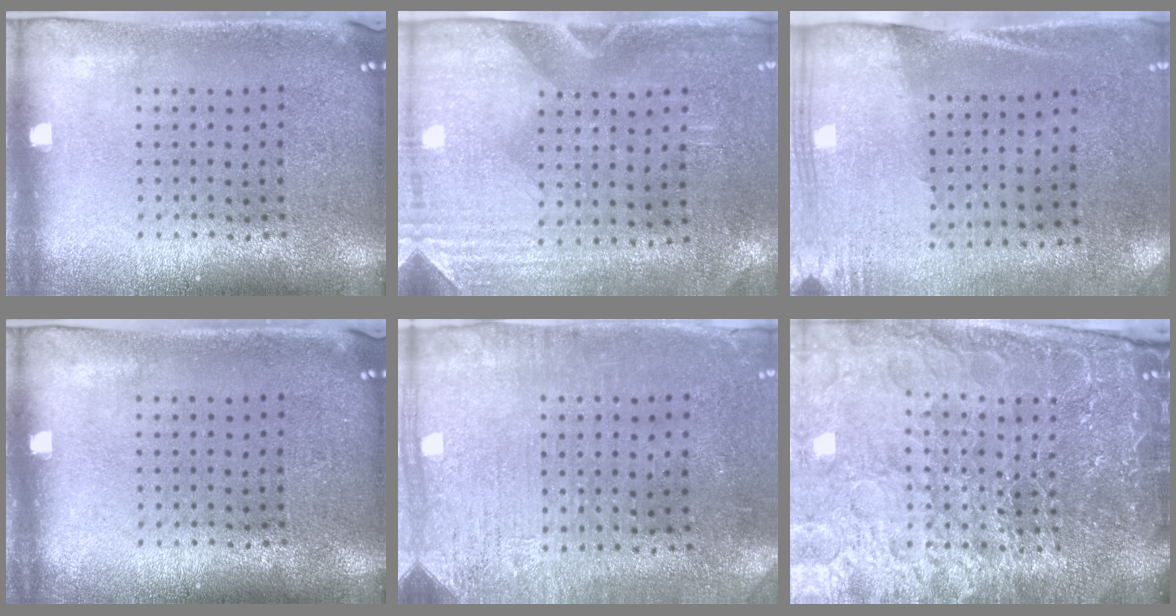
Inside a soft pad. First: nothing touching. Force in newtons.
{"total": 2.9, "press": 2.5, "slide": 1.4}
{"total": 2.7, "press": 2.3, "slide": 1.4}
{"total": 0.0}
{"total": 3.1, "press": 2.6, "slide": 1.7}
{"total": 5.5, "press": 5.0, "slide": 2.3}